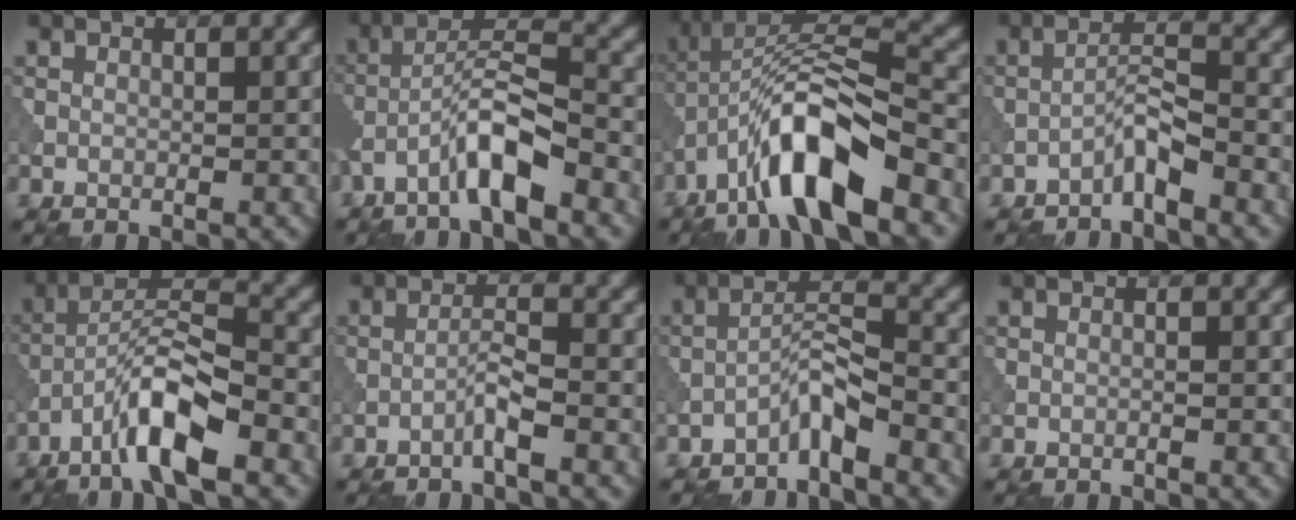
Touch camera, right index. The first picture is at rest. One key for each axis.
{"total": 5.9, "fx": -3.6, "fy": 1.1, "fz": 4.5, "tx": -0.084, "ty": 0.015, "tz": -0.073}
{"total": 10.5, "fx": -5.5, "fy": 3.1, "fz": 8.4, "tx": -0.152, "ty": 0.018, "tz": -0.105}
{"total": 2.5, "fx": -1.9, "fy": 0.2, "fz": 1.5, "tx": -0.030, "ty": 0.015, "tz": -0.040}
{"total": 7.1, "fx": -4.1, "fy": 1.6, "fz": 5.6, "tx": -0.102, "ty": 0.014, "tz": -0.080}
{"total": 1.9, "fx": -1.2, "fy": -0.1, "fz": 1.4, "tx": -0.028, "ty": 0.012, "tz": -0.027}
{"total": 3.1, "fx": -2.4, "fy": 0.4, "fz": 2.0, "tx": -0.036, "ty": 0.018, "tz": -0.048}
{"total": 0.0}